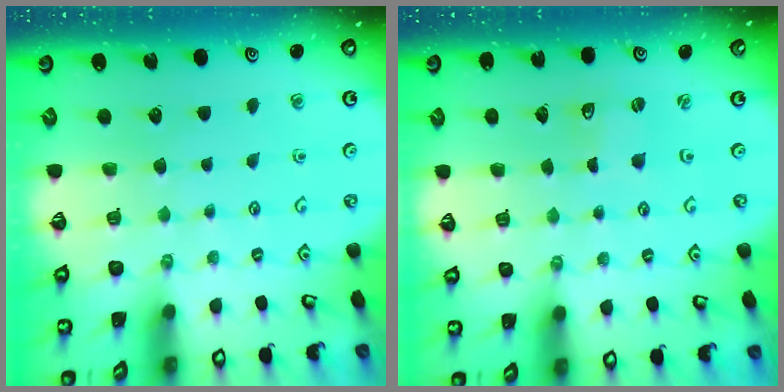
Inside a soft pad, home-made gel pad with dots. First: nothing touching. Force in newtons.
{"total": 0.7, "press": 0.7, "slide": 0.0}